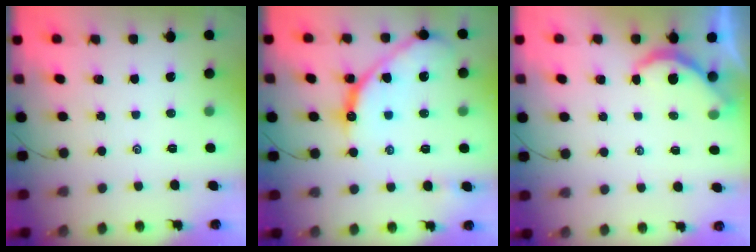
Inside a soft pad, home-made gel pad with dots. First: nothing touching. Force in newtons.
{"total": 15.1, "press": 15.0, "slide": 1.3}
{"total": 4.0, "press": 4.0, "slide": 0.4}